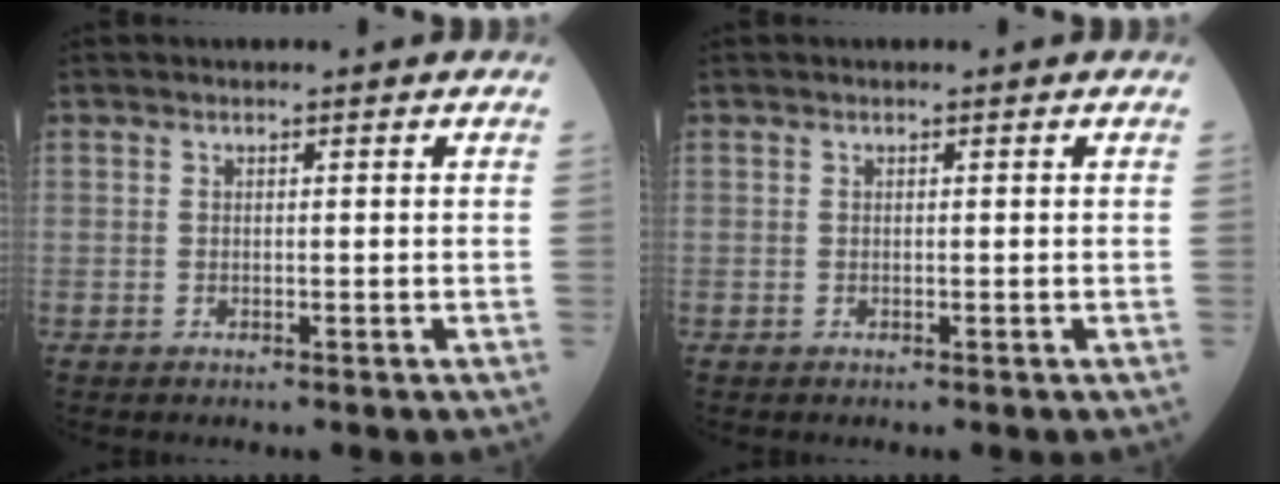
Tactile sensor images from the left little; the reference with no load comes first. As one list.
[{"total": 0.0}]